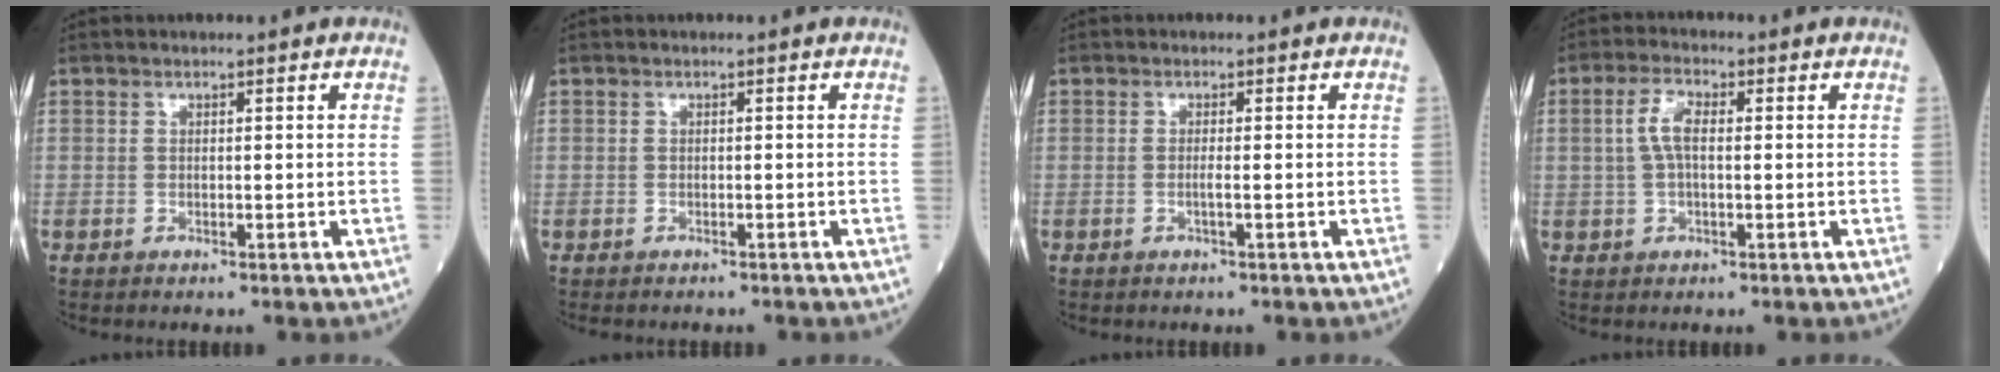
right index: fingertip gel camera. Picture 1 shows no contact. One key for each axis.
{"total": 2.1, "fx": -1.8, "fy": 1.1, "fz": 0.4, "tx": -0.012, "ty": 0.000, "tz": -0.025}
{"total": 1.0, "fx": -0.4, "fy": -0.2, "fz": 0.9, "tx": -0.017, "ty": -0.001, "tz": -0.010}
{"total": 4.1, "fx": 0.4, "fy": 1.5, "fz": 3.8, "tx": -0.087, "ty": 0.013, "tz": 0.009}